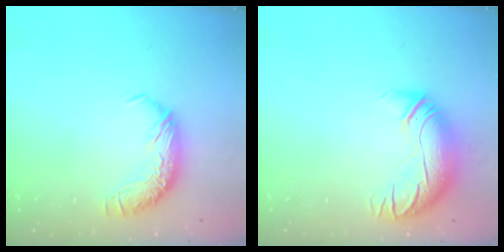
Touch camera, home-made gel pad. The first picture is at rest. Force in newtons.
{"total": 3.0, "press": 0.4, "slide": 2.9}